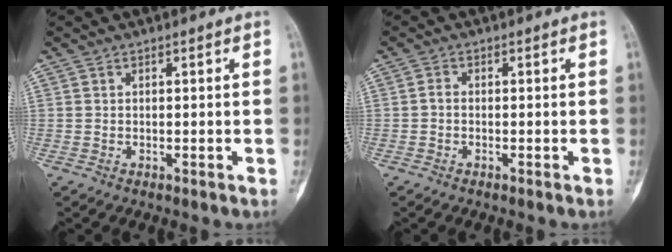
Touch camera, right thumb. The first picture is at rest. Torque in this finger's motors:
{"motor_torque": [0.08, 0.08, 0.60, -0.21, 0.27]}